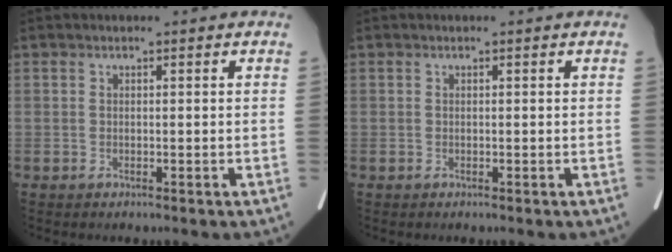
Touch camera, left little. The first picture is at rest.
{"total": 0.0}